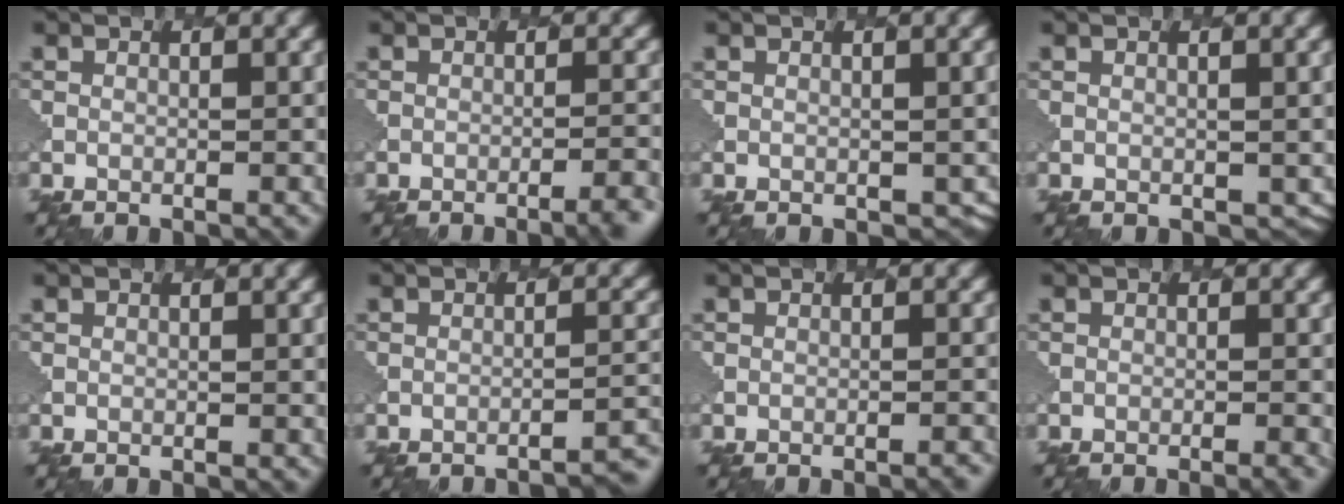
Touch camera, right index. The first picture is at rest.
{"total": 3.9, "force": [-2.8, 1.1, 2.6], "torque": [-0.019, 0.011, -0.036]}
{"total": 2.9, "force": [-0.8, 2.3, 1.6], "torque": [-0.006, -0.011, 0.000]}
{"total": 2.5, "force": [-0.3, 2.1, 1.4], "torque": [-0.007, -0.008, 0.004]}
{"total": 0.0}
{"total": 3.9, "force": [-3.5, 0.5, 1.6], "torque": [-0.014, 0.017, -0.056]}
{"total": 1.5, "force": [-1.2, 0.4, 0.7], "torque": [0.004, 0.012, -0.024]}
{"total": 2.2, "force": [-1.1, 0.8, 1.7], "torque": [-0.006, 0.009, -0.015]}